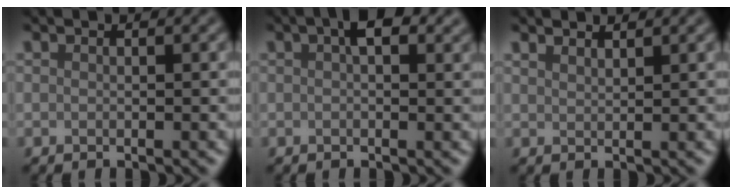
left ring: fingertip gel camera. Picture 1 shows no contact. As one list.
[{"total": 3.0, "force": [1.3, 1.2, 2.5], "torque": [-0.038, 0.010, 0.017]}, {"total": 1.4, "force": [1.4, 0.2, 0.3], "torque": [-0.004, 0.002, 0.017]}]